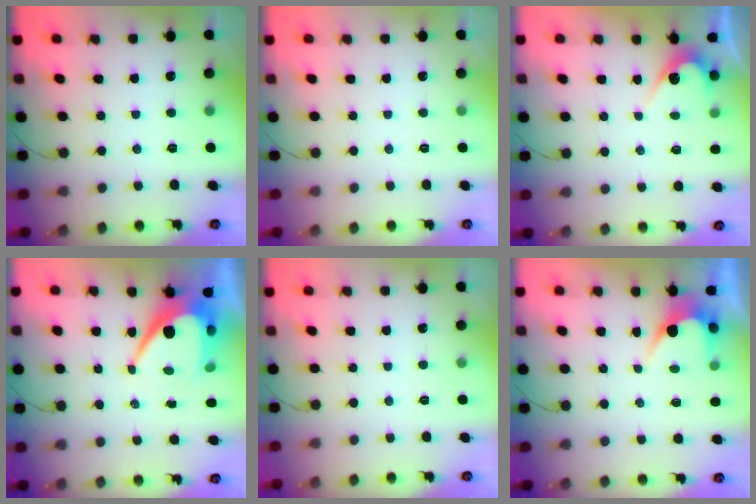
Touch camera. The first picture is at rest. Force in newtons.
{"total": 0.0}
{"total": 3.6, "press": 3.6, "slide": 0.3}
{"total": 11.0, "press": 11.0, "slide": 1.0}
{"total": 0.0}
{"total": 3.7, "press": 3.7, "slide": 0.2}